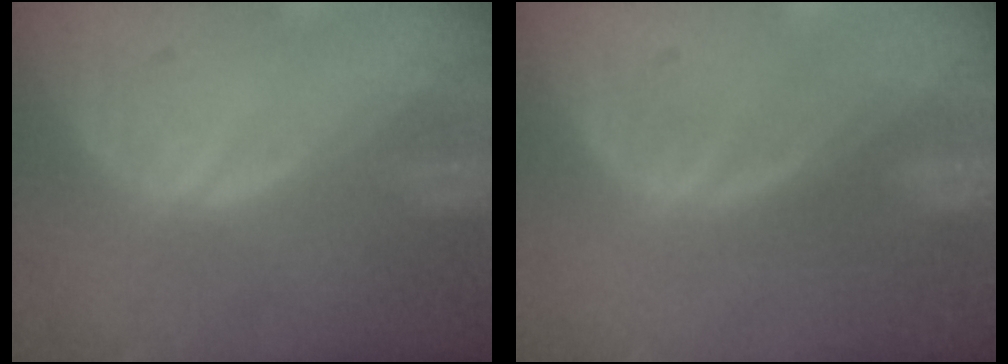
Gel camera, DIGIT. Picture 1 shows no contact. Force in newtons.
{"total": 0.0}